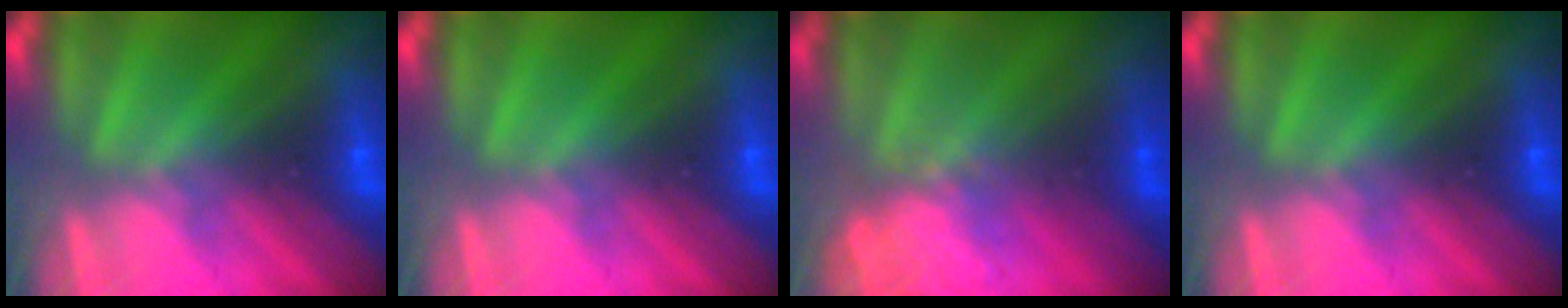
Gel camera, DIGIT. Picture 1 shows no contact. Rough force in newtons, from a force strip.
{"total": 0.0}
{"total": 4.8}
{"total": 0.0}